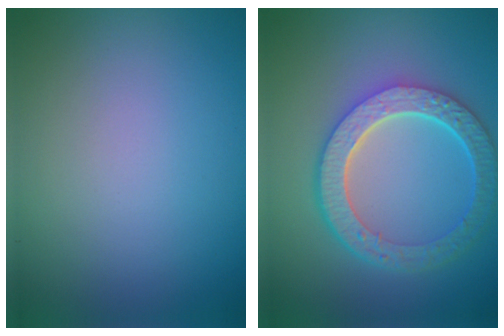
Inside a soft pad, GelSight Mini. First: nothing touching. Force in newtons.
{"total": 6.2, "press": 4.7, "slide": 4.1}